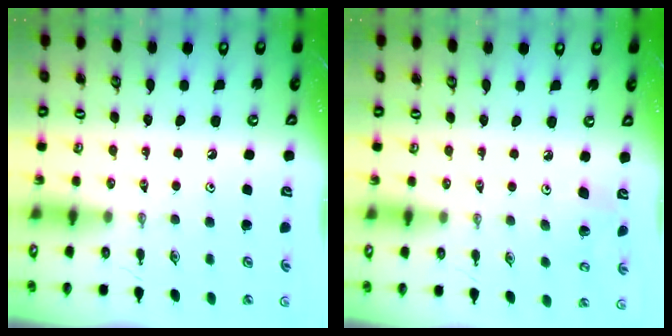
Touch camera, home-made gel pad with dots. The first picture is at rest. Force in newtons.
{"total": 4.7, "press": 4.5, "slide": 1.6}